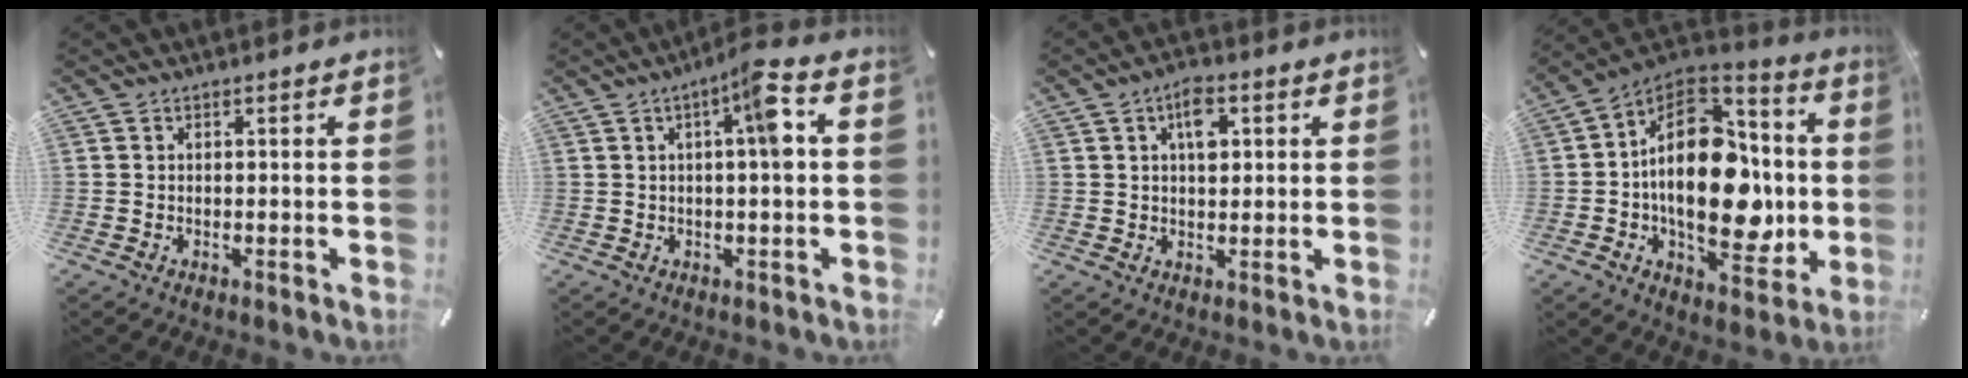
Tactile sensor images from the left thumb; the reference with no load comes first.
{"total": 7.7, "force": [1.2, 1.0, 7.5], "torque": [-0.111, -0.003, 0.009]}
{"total": 5.9, "force": [1.8, 3.3, 4.5], "torque": [-0.064, -0.003, 0.025]}
{"total": 24.5, "force": [-0.8, 15.4, 19.0], "torque": [-0.317, -0.013, -0.006]}